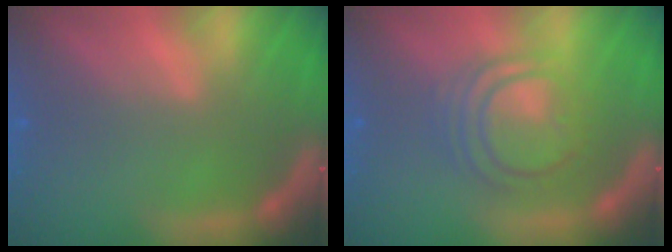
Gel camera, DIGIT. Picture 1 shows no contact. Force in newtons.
{"total": 6.0}